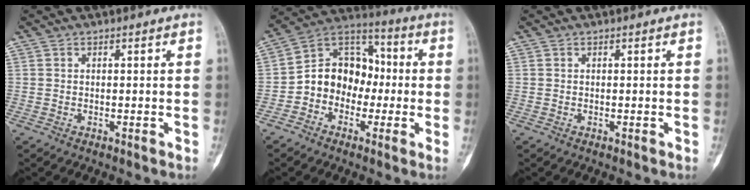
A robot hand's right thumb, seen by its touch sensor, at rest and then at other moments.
{"total": 12.2, "force": [-1.9, 9.9, 6.9], "torque": [-0.076, 0.046, -0.048]}
{"total": 0.0}